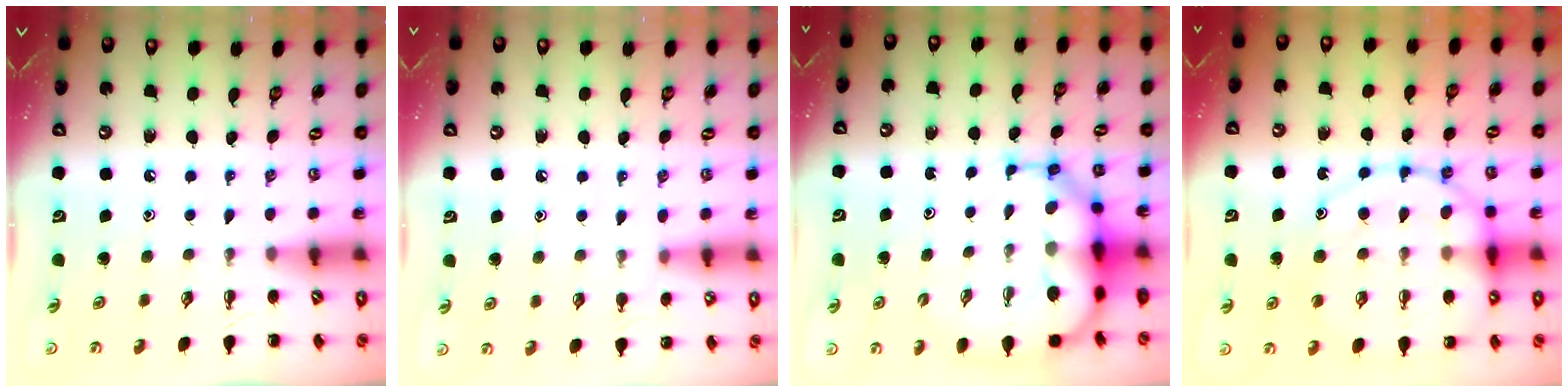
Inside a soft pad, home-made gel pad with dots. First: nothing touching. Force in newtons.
{"total": 6.3, "press": 6.0, "slide": 2.0}
{"total": 10.8, "press": 10.3, "slide": 2.9}
{"total": 18.7, "press": 18.6, "slide": 2.2}